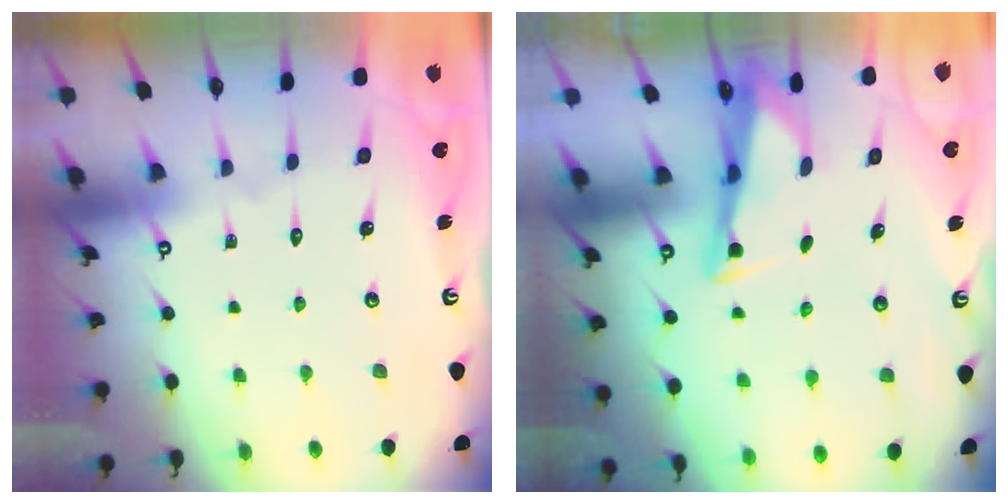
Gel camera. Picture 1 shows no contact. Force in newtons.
{"total": 3.1, "press": 3.1, "slide": 0.5}